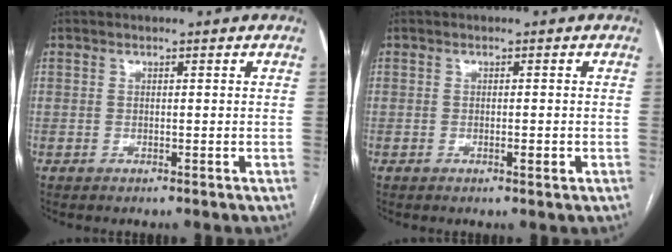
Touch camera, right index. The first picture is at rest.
{"total": 1.5, "force": [-0.6, 0.2, 1.4], "torque": [-0.026, -0.002, -0.007]}